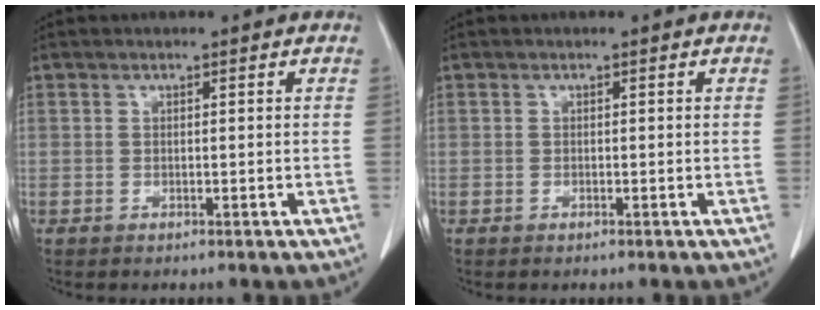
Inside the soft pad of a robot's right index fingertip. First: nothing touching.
{"total": 0.0}